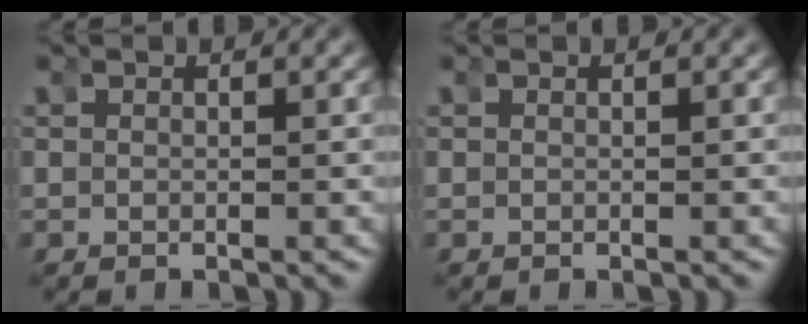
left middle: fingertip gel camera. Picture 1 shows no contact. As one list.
[{"total": 0.0}]